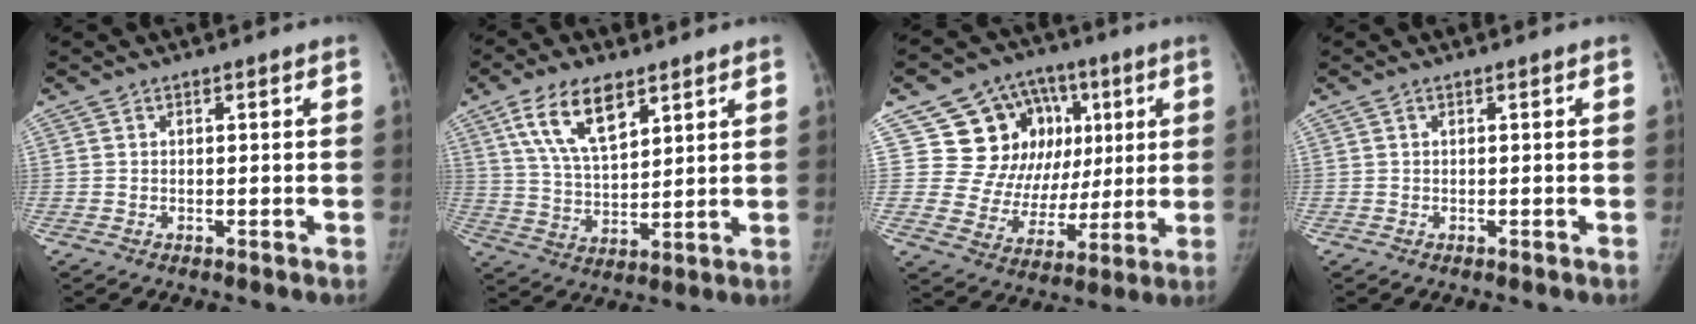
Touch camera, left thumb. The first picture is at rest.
{"total": 12.3, "force": [6.7, 5.6, 8.6], "torque": [-0.142, -0.024, 0.132]}
{"total": 19.0, "force": [5.7, 15.6, 9.2], "torque": [-0.086, 0.018, 0.113]}
{"total": 0.0}